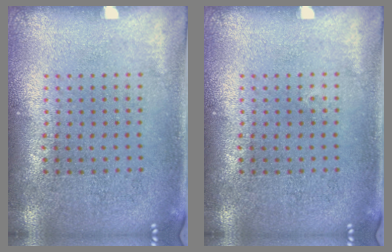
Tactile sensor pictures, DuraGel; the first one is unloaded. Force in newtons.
{"total": 0.0}